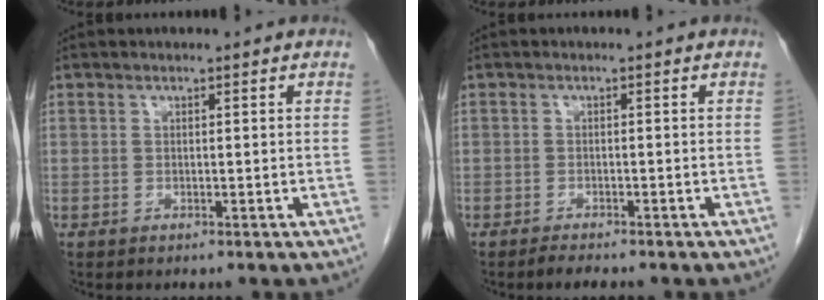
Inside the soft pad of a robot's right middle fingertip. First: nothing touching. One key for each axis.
{"total": 1.7, "fx": -1.5, "fy": 0.2, "fz": 0.7, "tx": -0.023, "ty": -0.007, "tz": -0.023}